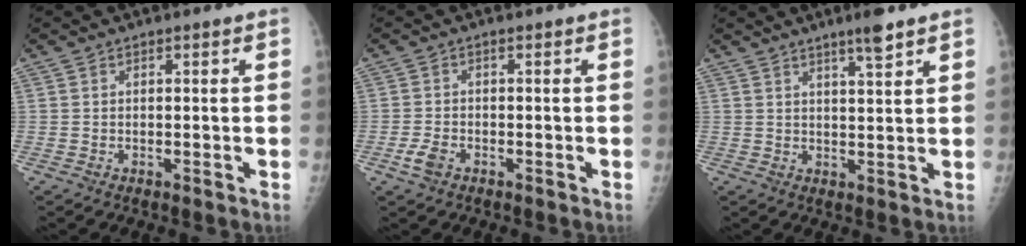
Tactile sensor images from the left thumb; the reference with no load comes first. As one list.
[{"total": 2.7, "force": [-1.4, 1.6, 1.7], "torque": [-0.039, 0.000, -0.026]}, {"total": 4.5, "force": [3.2, 0.4, 3.1], "torque": [-0.046, -0.020, 0.053]}]